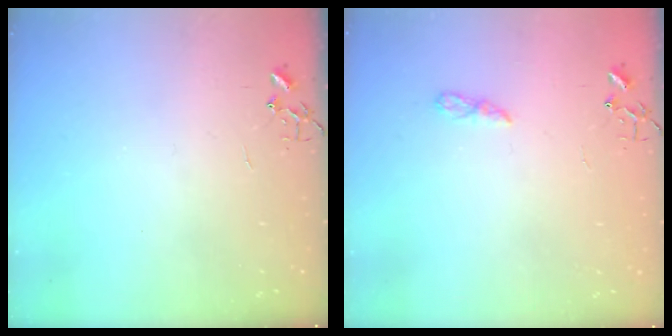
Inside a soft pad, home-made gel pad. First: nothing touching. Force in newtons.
{"total": 5.4, "press": 5.4, "slide": 0.6}